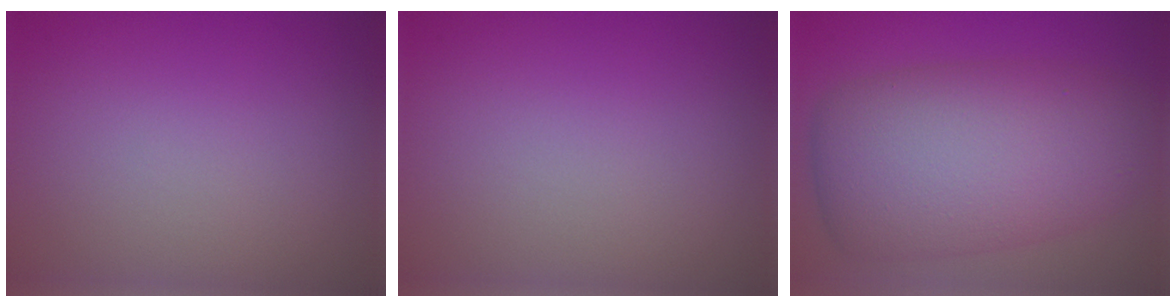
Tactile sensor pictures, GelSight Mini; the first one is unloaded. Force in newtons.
{"total": 0.0}
{"total": 11.1, "press": 11.1, "slide": 0.4}